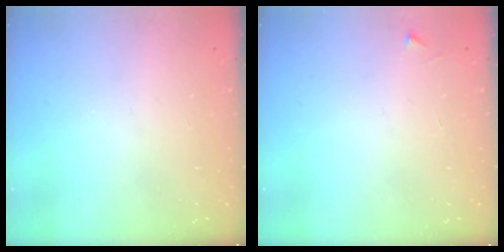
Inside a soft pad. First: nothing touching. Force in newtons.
{"total": 2.5, "press": 2.5, "slide": 0.3}